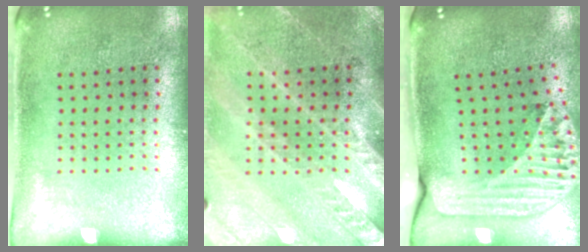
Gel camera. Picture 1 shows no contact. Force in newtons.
{"total": 3.0, "press": 2.7, "slide": 1.3}
{"total": 2.5, "press": 1.8, "slide": 1.8}